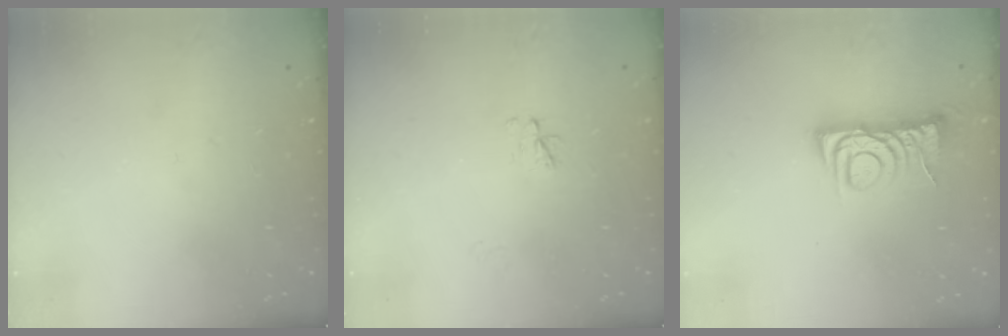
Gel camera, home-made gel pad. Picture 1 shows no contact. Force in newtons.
{"total": 3.0, "press": 3.0, "slide": 0.4}
{"total": 6.8, "press": 6.8, "slide": 0.6}